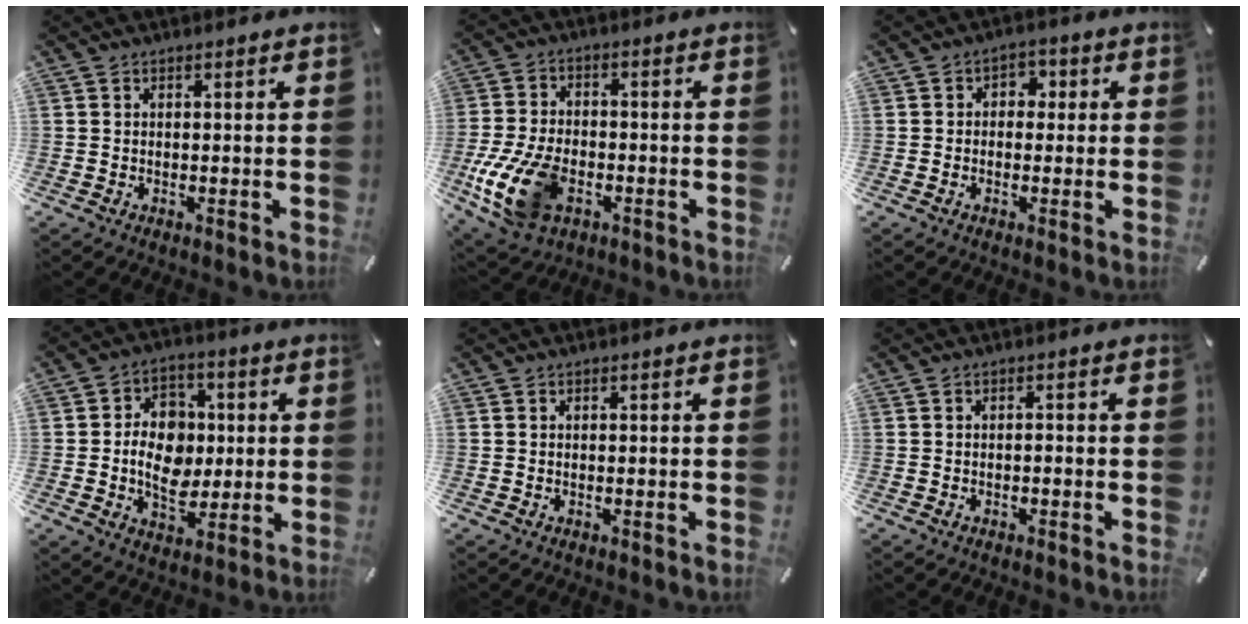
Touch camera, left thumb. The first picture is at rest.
{"total": 14.3, "force": [-5.2, 8.8, 10.0], "torque": [-0.218, 0.011, -0.090]}
{"total": 3.3, "force": [-1.0, 2.7, 1.6], "torque": [-0.015, 0.008, -0.025]}
{"total": 11.5, "force": [-0.4, 9.0, 7.1], "torque": [-0.115, 0.008, -0.008]}
{"total": 0.0}
{"total": 0.9, "force": [-0.7, 0.3, 0.5], "torque": [-0.012, -0.001, -0.014]}